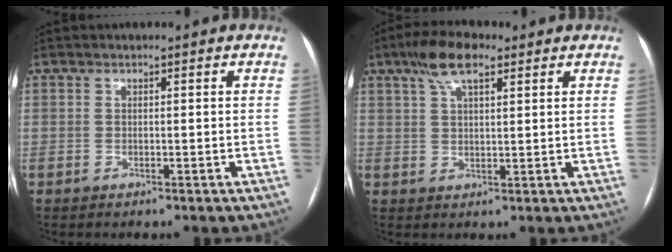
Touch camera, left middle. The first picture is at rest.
{"total": 7.1, "force": [4.3, 2.3, 5.2], "torque": [-0.105, 0.021, 0.077]}